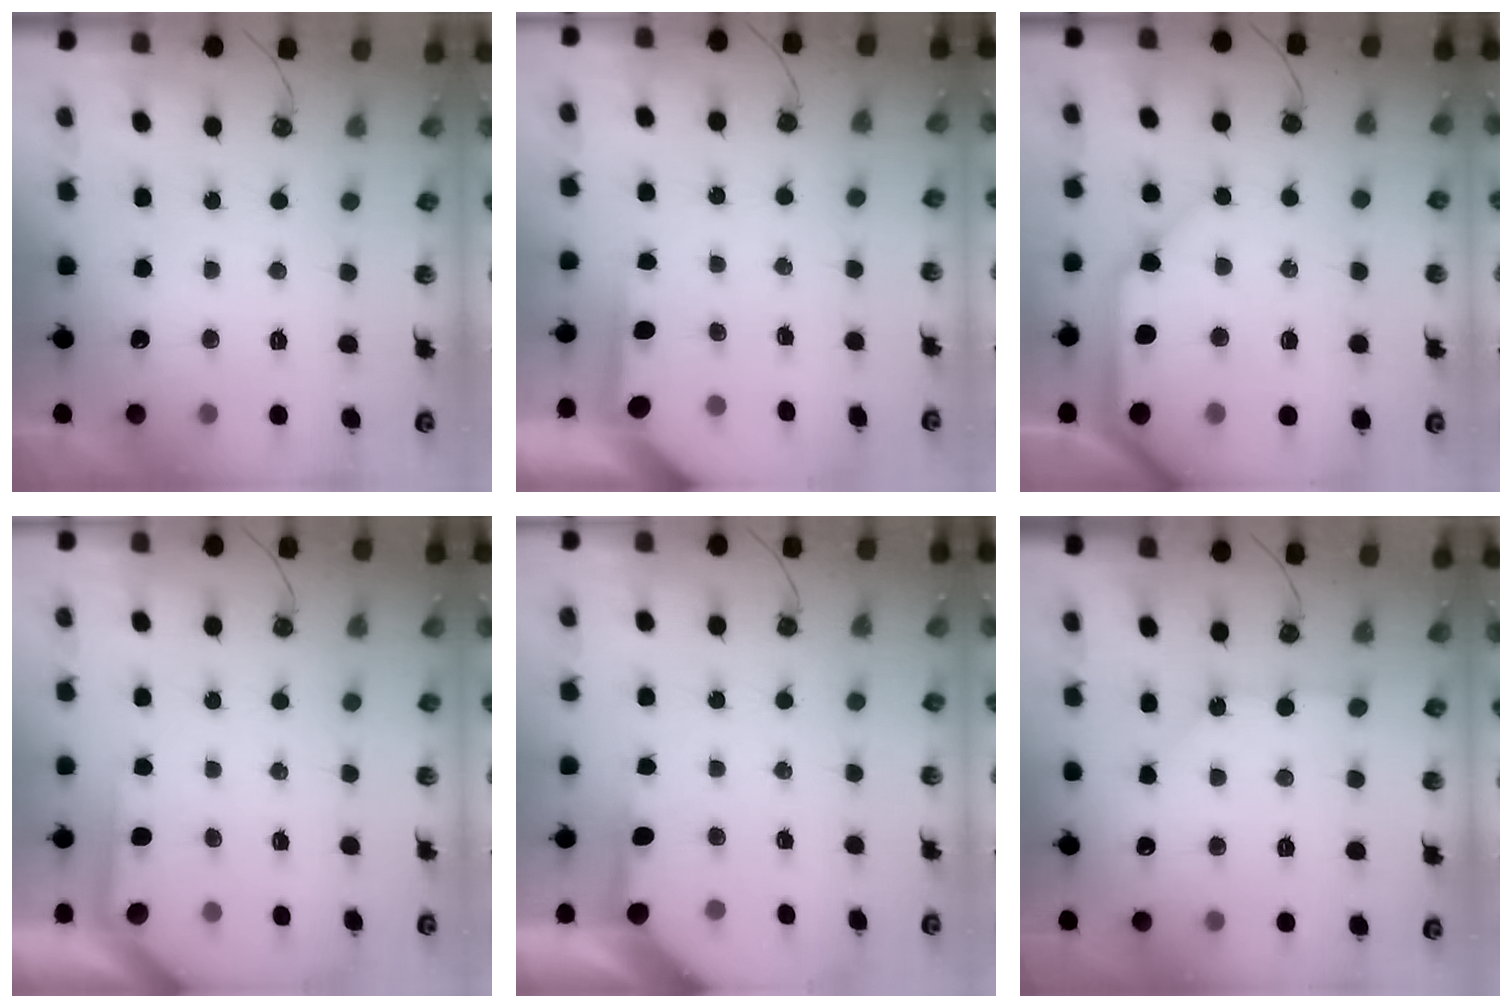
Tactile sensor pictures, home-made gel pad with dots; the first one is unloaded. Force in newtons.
{"total": 3.9, "press": 3.9, "slide": 0.3}
{"total": 13.3, "press": 13.2, "slide": 1.7}
{"total": 1.8, "press": 1.8, "slide": 0.3}
{"total": 4.0, "press": 3.9, "slide": 0.5}
{"total": 1.1, "press": 1.1, "slide": 0.2}